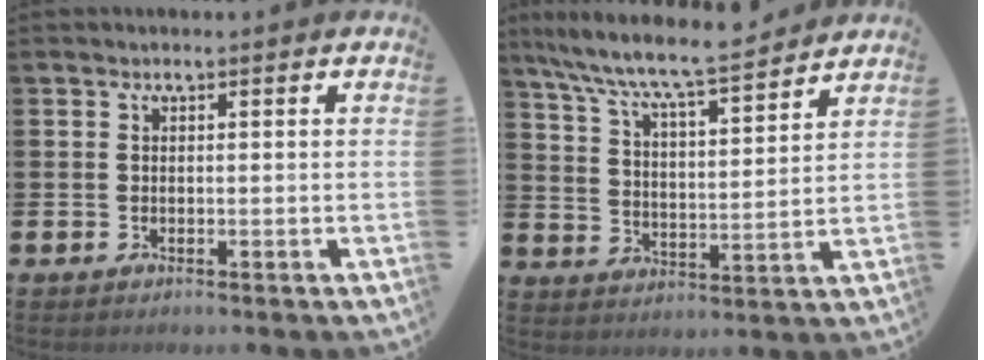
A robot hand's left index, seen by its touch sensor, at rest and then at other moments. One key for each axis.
{"total": 8.5, "fx": 8.0, "fy": 0.5, "fz": 2.8, "tx": -0.090, "ty": -0.059, "tz": 0.138}